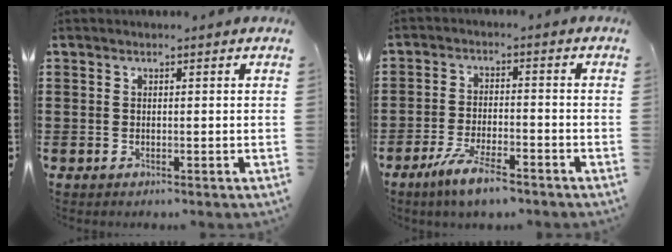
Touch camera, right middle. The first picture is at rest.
{"total": 5.8, "force": [-4.3, 0.9, 3.8], "torque": [-0.087, -0.008, -0.082]}